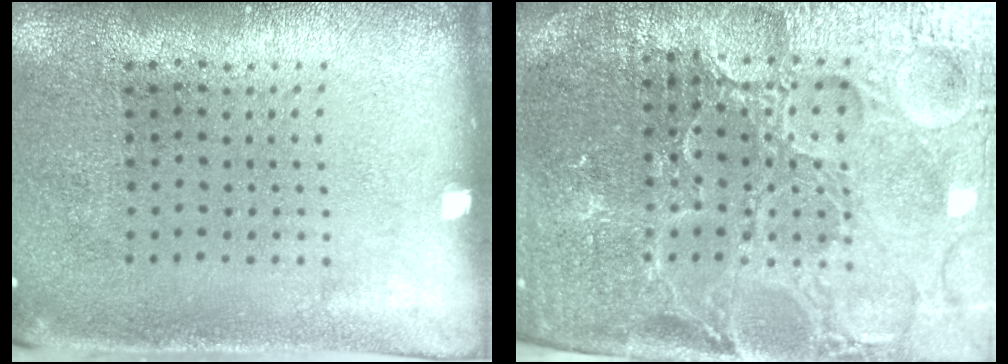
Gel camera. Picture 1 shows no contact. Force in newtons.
{"total": 5.5, "press": 5.1, "slide": 2.1}